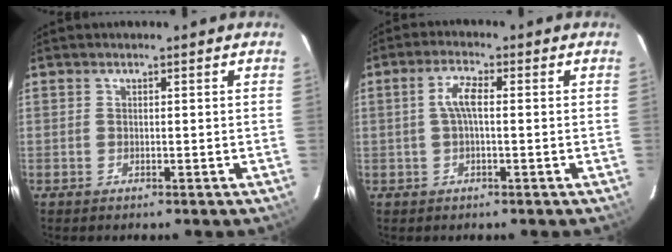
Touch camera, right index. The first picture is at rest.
{"total": 3.8, "force": [0.1, 1.0, 3.7], "torque": [-0.074, 0.009, 0.003]}